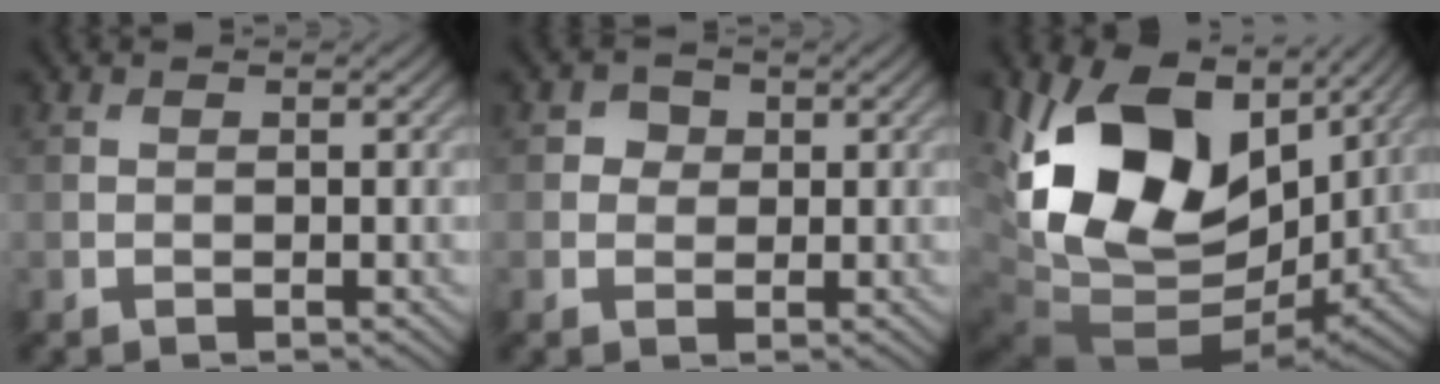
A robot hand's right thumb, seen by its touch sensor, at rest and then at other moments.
{"total": 1.9, "force": [0.3, 1.8, 0.6], "torque": [-0.006, 0.000, 0.002]}
{"total": 17.7, "force": [4.4, 11.9, 12.3], "torque": [-0.267, -0.015, 0.098]}